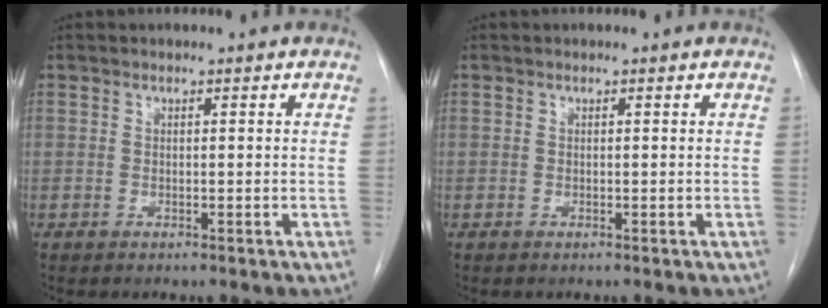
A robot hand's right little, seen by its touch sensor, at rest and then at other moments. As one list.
[{"total": 0.0}]